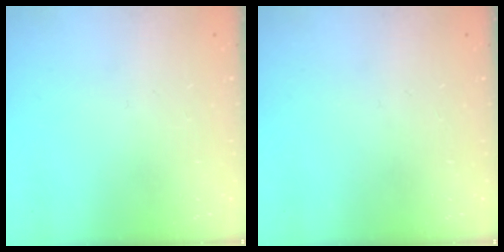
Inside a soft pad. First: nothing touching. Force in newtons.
{"total": 0.0}